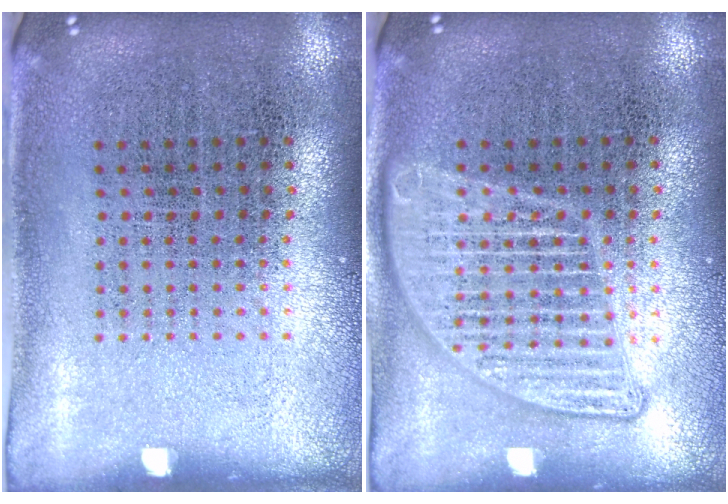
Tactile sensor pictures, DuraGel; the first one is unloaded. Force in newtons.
{"total": 2.8, "press": 2.8, "slide": 0.3}